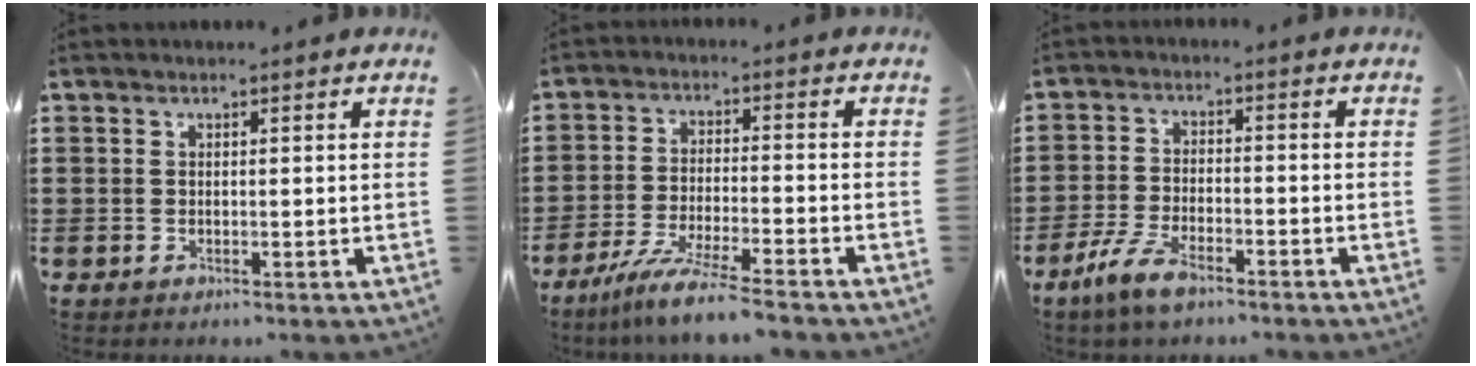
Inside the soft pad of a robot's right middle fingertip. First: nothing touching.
{"total": 6.7, "force": [-5.8, -0.5, 3.3], "torque": [-0.067, -0.018, -0.112]}
{"total": 6.1, "force": [-4.1, 2.0, 4.0], "torque": [-0.098, -0.002, -0.082]}